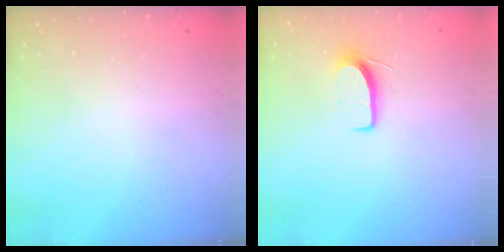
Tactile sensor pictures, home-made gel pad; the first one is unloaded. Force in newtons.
{"total": 7.0, "press": 7.0, "slide": 0.6}